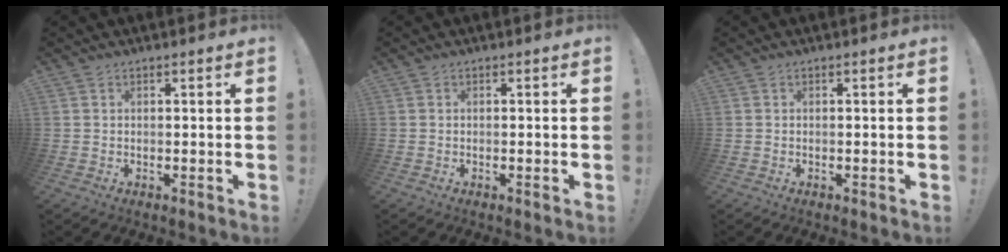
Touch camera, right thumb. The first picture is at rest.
{"total": 0.5, "force": [-0.3, -0.2, 0.4], "torque": [-0.006, -0.001, -0.006]}
{"total": 0.0}